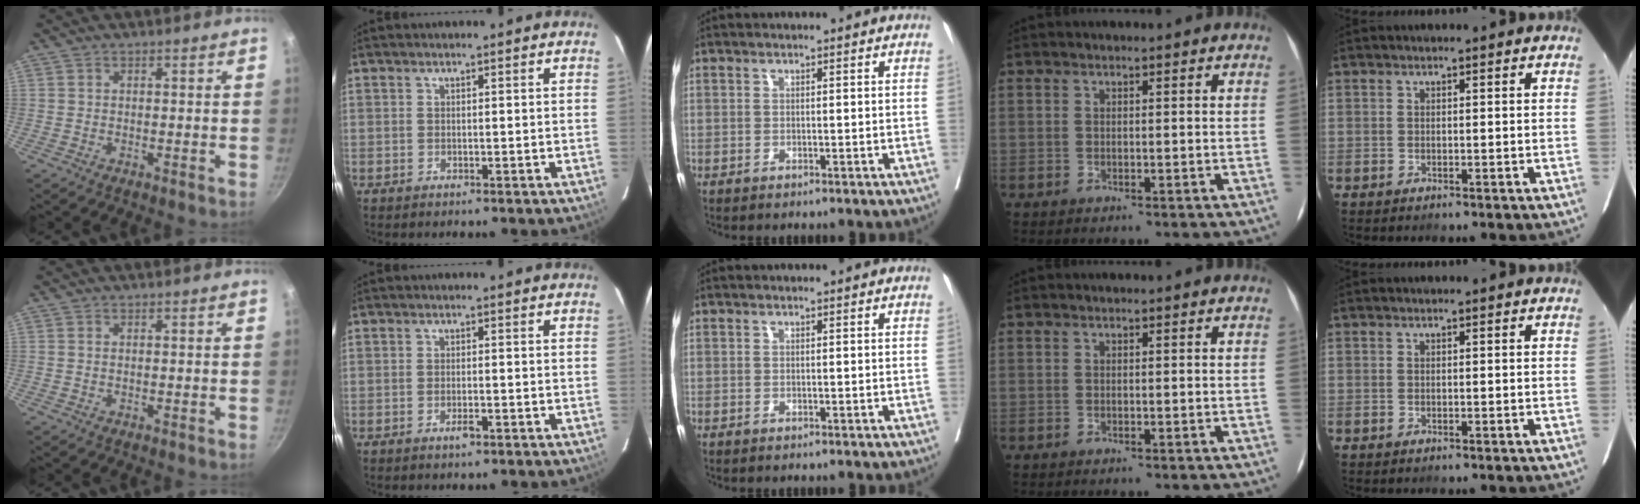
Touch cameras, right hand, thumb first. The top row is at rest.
{"index": {"total": 1.4, "force": [-0.8, 0.3, 1.0], "torque": [-0.020, -0.001, -0.012]}}